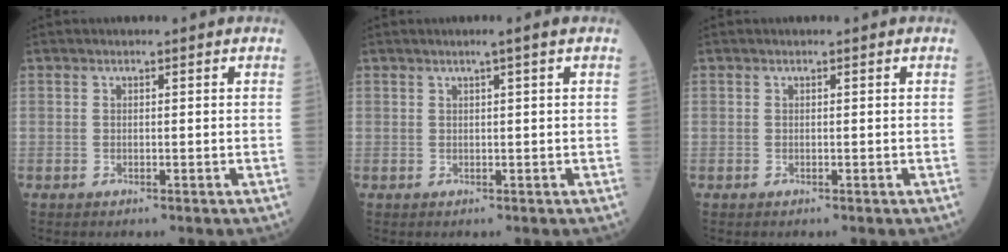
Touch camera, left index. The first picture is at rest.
{"total": 1.3, "force": [0.6, -0.5, 1.1], "torque": [-0.022, -0.006, 0.014]}
{"total": 0.0}